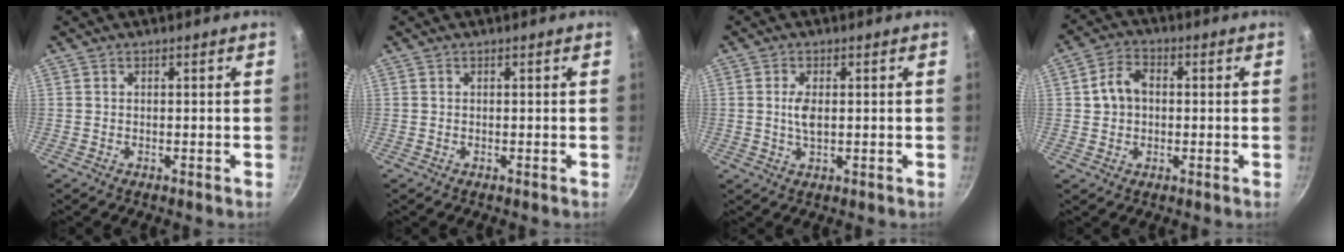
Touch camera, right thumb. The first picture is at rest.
{"total": 0.0}
{"total": 3.4, "force": [0.3, 1.6, 3.0], "torque": [-0.060, -0.003, 0.006]}
{"total": 6.2, "force": [0.5, 4.7, 3.9], "torque": [-0.060, 0.016, 0.005]}